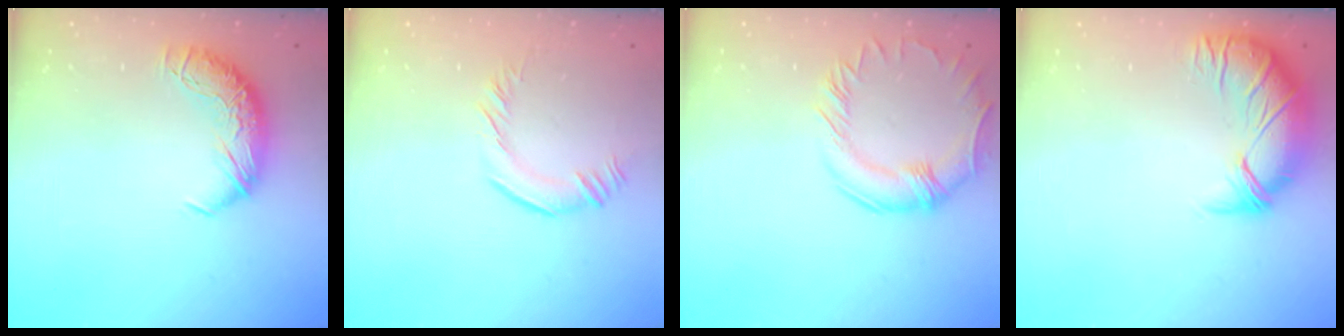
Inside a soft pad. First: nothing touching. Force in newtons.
{"total": 1.8, "press": 1.6, "slide": 0.7}
{"total": 3.1, "press": 2.9, "slide": 1.0}
{"total": 2.5, "press": 0.5, "slide": 2.5}